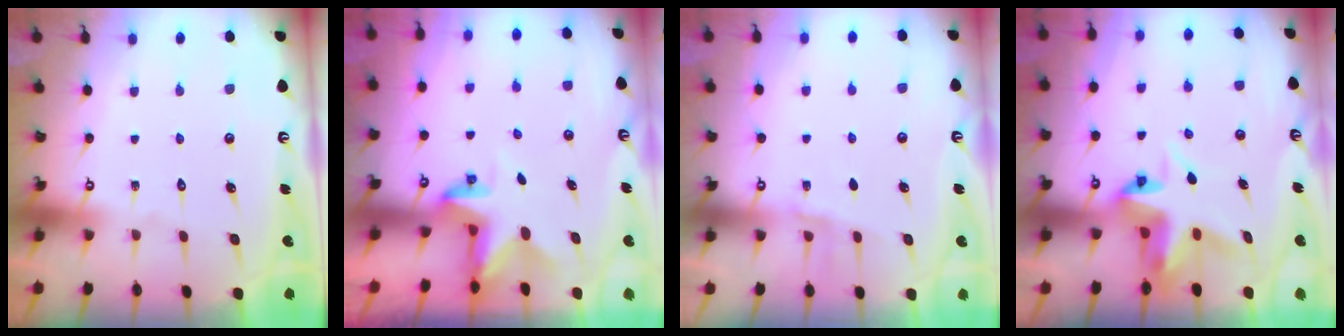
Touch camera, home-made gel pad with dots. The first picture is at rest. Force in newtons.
{"total": 2.9, "press": 2.9, "slide": 0.2}
{"total": 3.9, "press": 3.7, "slide": 1.3}
{"total": 6.3, "press": 6.2, "slide": 0.6}